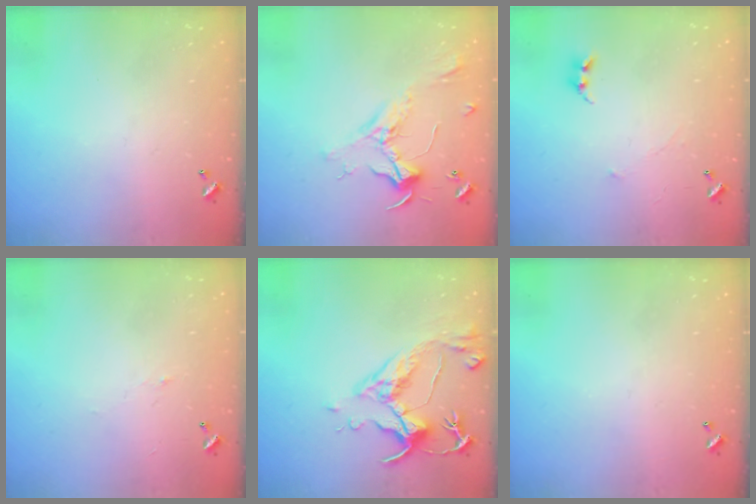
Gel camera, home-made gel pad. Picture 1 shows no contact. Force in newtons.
{"total": 2.3, "press": 2.2, "slide": 0.8}
{"total": 0.9, "press": 0.8, "slide": 0.5}
{"total": 0.8, "press": 0.6, "slide": 0.6}
{"total": 5.0, "press": 4.8, "slide": 1.4}
{"total": 0.0}